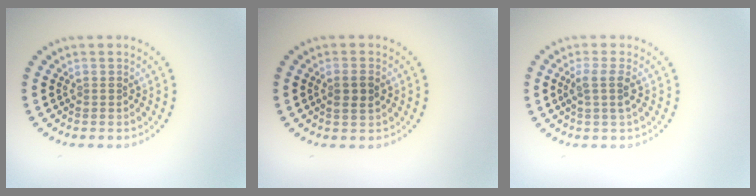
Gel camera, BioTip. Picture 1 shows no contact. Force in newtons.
{"total": 1.8, "press": 1.7, "slide": 0.4}
{"total": 1.9, "press": 1.5, "slide": 1.2}